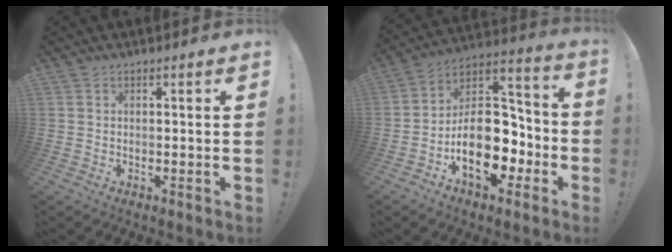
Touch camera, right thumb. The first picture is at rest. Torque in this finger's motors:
{"motor_torque": [2.49, 2.50, 1.47, -1.30, 0.35]}